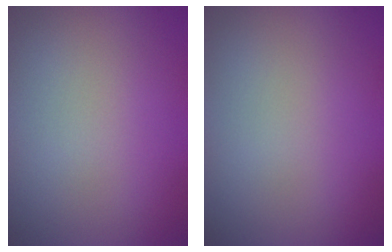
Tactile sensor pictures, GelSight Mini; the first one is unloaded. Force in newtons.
{"total": 0.0}